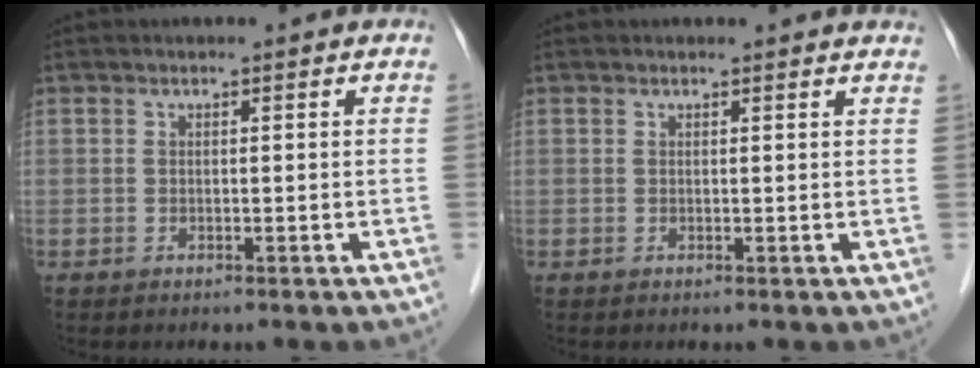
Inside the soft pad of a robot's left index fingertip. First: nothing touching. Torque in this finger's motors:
{"motor_torque": [0.31, -0.22, 0.08, -0.01]}